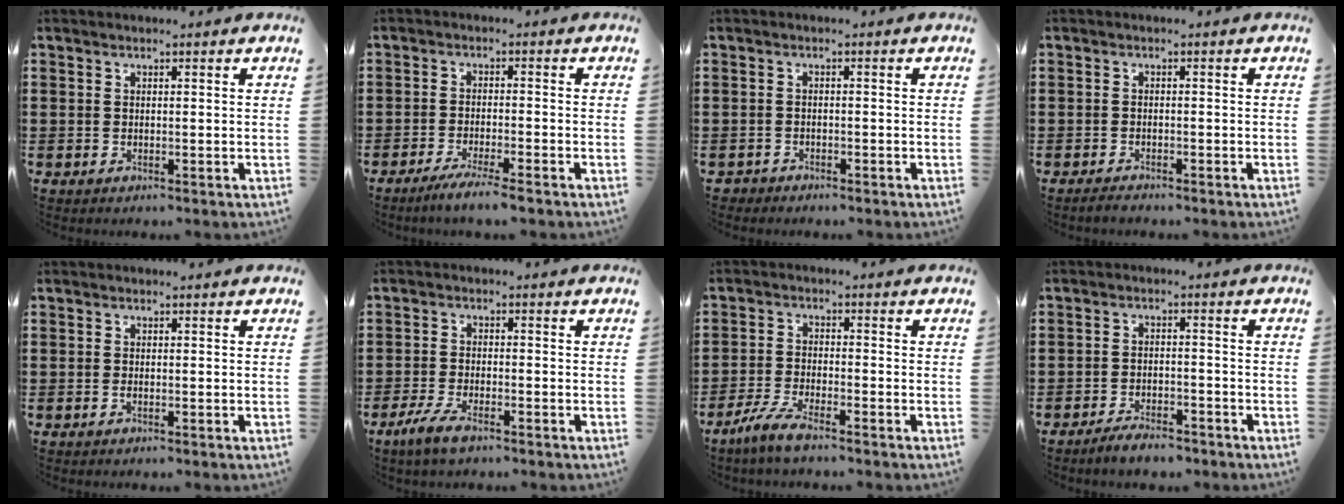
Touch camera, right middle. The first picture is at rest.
{"total": 3.7, "force": [-3.1, -0.3, 2.0], "torque": [-0.041, -0.009, -0.058]}
{"total": 1.5, "force": [-1.5, 0.4, 0.0], "torque": [-0.007, -0.003, -0.033]}
{"total": 1.2, "force": [-1.2, 0.1, 0.3], "torque": [-0.010, -0.003, -0.023]}
{"total": 0.6, "force": [-0.4, 0.0, 0.4], "torque": [-0.012, -0.006, -0.006]}
{"total": 4.2, "force": [-3.0, 1.1, 2.8], "torque": [-0.067, -0.005, -0.060]}
{"total": 4.7, "force": [-3.9, 0.3, 2.6], "torque": [-0.073, -0.013, -0.080]}
{"total": 3.6, "force": [-3.4, 0.5, 1.0], "torque": [-0.020, 0.002, -0.067]}